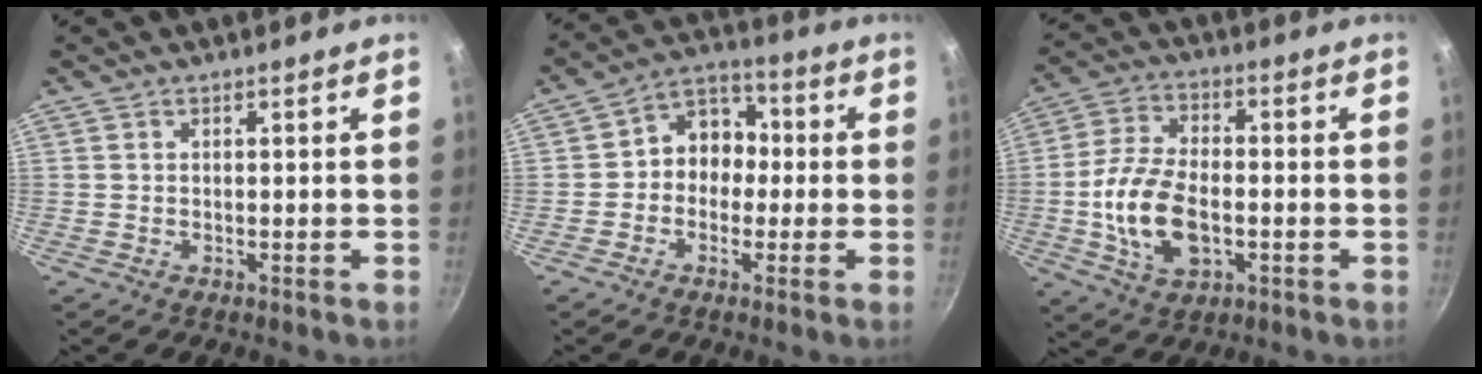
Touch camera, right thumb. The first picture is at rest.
{"total": 8.7, "force": [-0.5, 7.3, 4.6], "torque": [-0.017, 0.033, -0.029]}
{"total": 13.6, "force": [-2.4, 7.8, 10.8], "torque": [-0.202, 0.021, -0.046]}